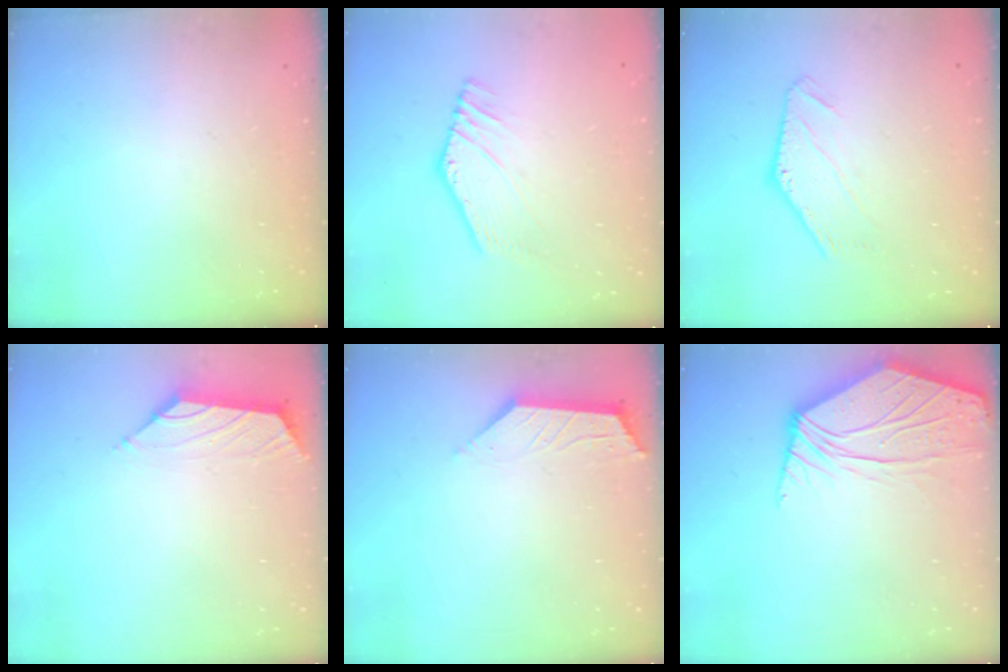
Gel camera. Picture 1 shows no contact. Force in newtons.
{"total": 2.7, "press": 2.7, "slide": 0.3}
{"total": 1.1, "press": 1.1, "slide": 0.2}
{"total": 1.6, "press": 1.4, "slide": 0.6}
{"total": 2.7, "press": 2.7, "slide": 0.5}
{"total": 8.4, "press": 8.3, "slide": 1.5}